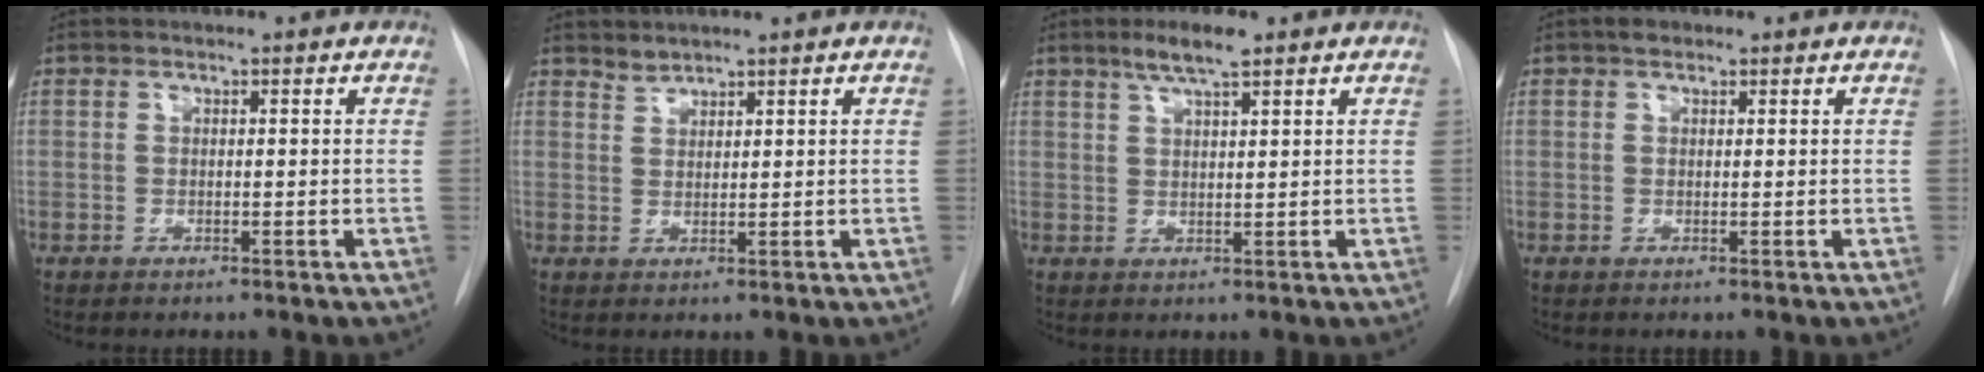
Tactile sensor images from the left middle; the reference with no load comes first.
{"total": 1.5, "force": [1.5, 0.1, -0.1], "torque": [0.003, -0.001, 0.031]}
{"total": 4.4, "force": [3.0, 0.3, 3.1], "torque": [-0.061, 0.003, 0.055]}
{"total": 1.1, "force": [0.8, 0.6, 0.4], "torque": [-0.010, 0.006, 0.011]}